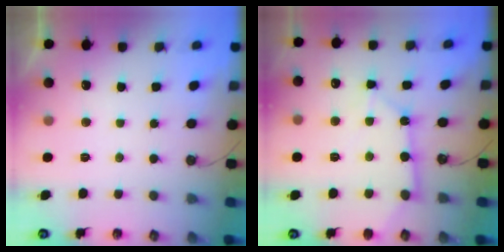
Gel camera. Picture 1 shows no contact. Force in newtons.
{"total": 11.4, "press": 11.3, "slide": 1.0}